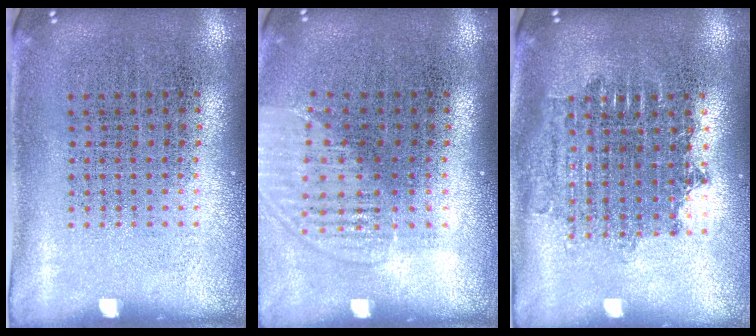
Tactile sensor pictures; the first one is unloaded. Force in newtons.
{"total": 1.5, "press": 1.3, "slide": 0.6}
{"total": 1.7, "press": 1.4, "slide": 1.0}